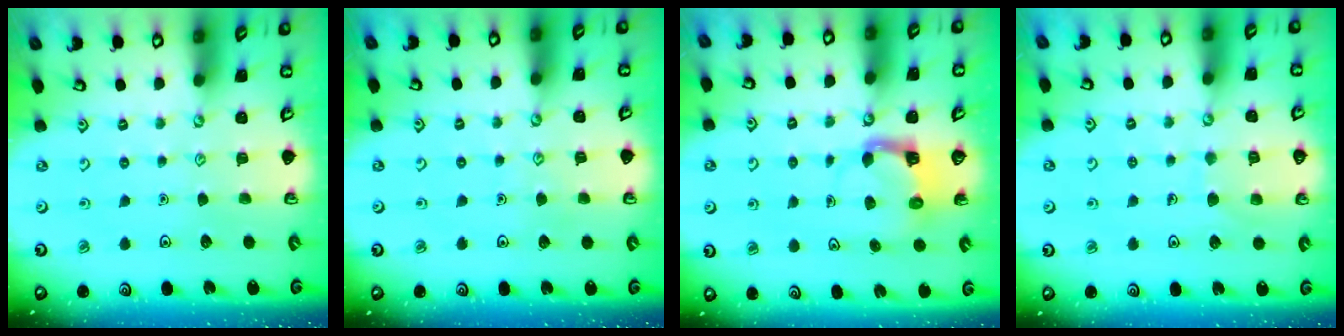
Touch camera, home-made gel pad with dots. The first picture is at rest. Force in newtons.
{"total": 4.0, "press": 4.0, "slide": 0.4}
{"total": 3.9, "press": 3.9, "slide": 0.2}
{"total": 6.0, "press": 6.0, "slide": 0.5}